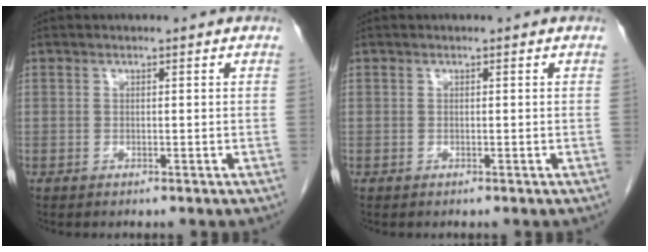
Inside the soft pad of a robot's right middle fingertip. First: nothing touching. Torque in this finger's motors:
{"motor_torque": [0.37, -0.09, -0.01, 0.00]}